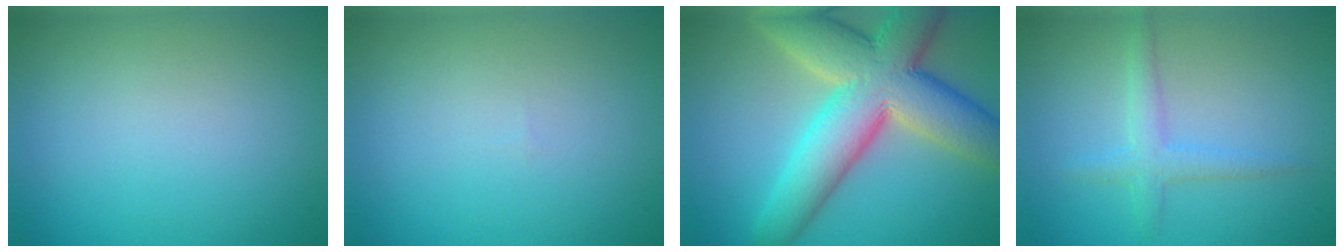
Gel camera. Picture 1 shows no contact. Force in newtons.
{"total": 0.0}
{"total": 11.8, "press": 11.8, "slide": 0.9}
{"total": 2.2, "press": 2.2, "slide": 0.0}